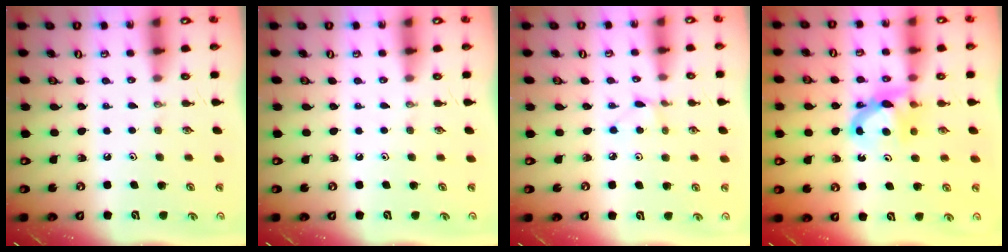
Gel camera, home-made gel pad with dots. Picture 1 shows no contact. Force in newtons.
{"total": 0.0}
{"total": 2.5, "press": 2.5, "slide": 0.3}
{"total": 7.8, "press": 7.8, "slide": 0.4}